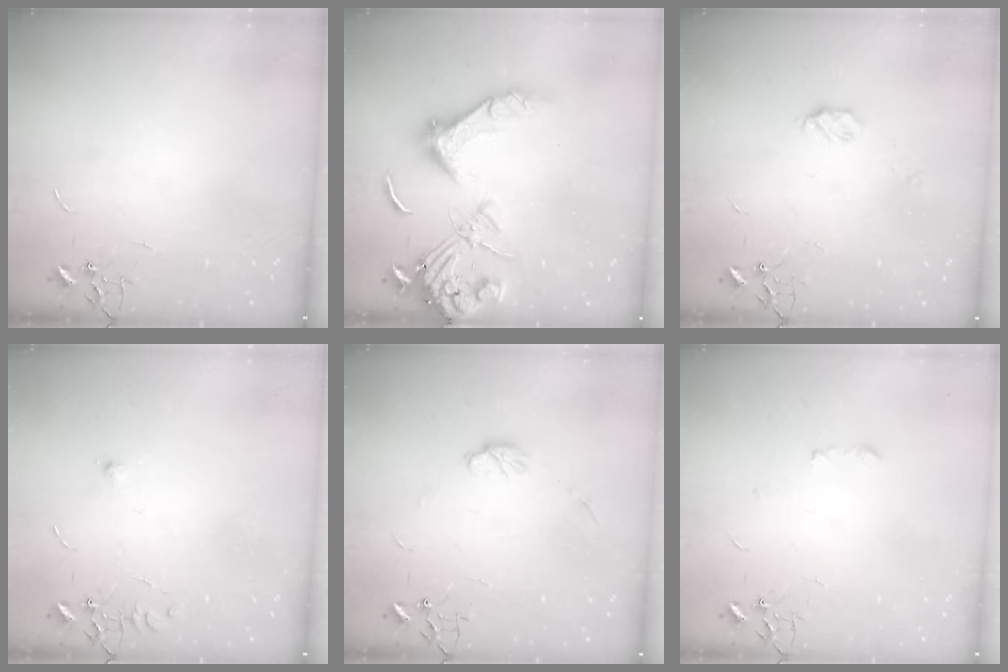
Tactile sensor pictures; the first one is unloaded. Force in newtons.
{"total": 17.0, "press": 16.9, "slide": 2.3}
{"total": 4.8, "press": 4.8, "slide": 0.7}
{"total": 5.8, "press": 5.8, "slide": 0.7}
{"total": 5.7, "press": 5.6, "slide": 1.2}
{"total": 3.2, "press": 3.2, "slide": 0.6}